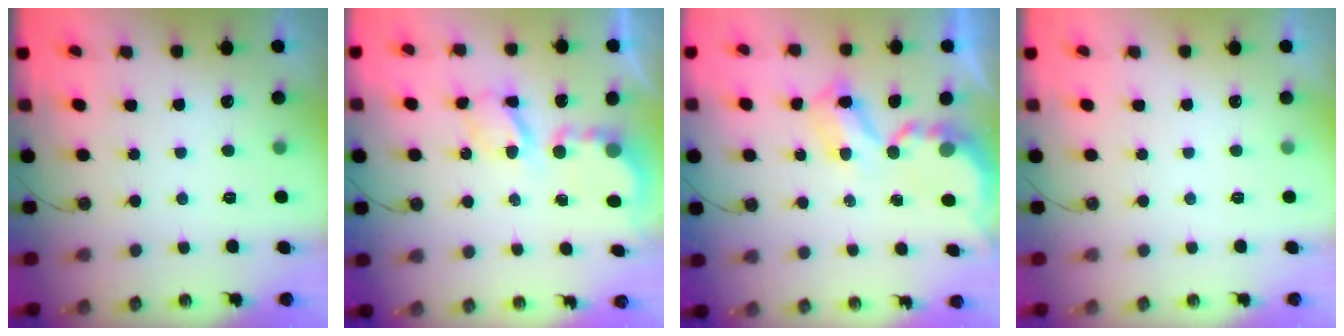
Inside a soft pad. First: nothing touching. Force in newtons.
{"total": 5.7, "press": 5.7, "slide": 0.4}
{"total": 6.3, "press": 6.3, "slide": 0.5}
{"total": 0.0}